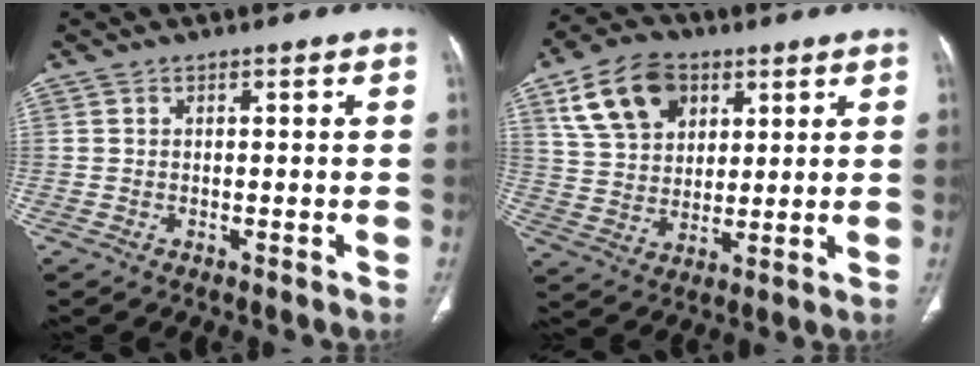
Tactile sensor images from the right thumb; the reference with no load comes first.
{"total": 14.1, "force": [6.3, 9.8, 7.9], "torque": [-0.121, -0.010, 0.118]}